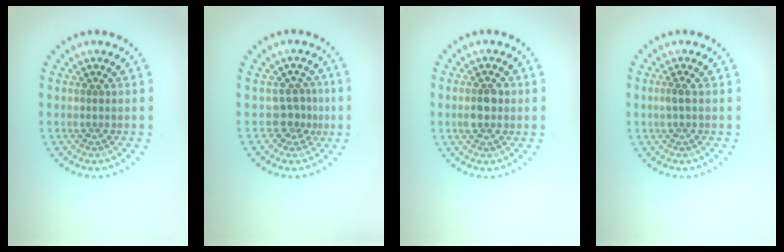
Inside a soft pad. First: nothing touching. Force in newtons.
{"total": 2.3, "press": 1.5, "slide": 1.7}
{"total": 2.6, "press": 2.6, "slide": 0.1}
{"total": 1.0, "press": 0.9, "slide": 0.4}